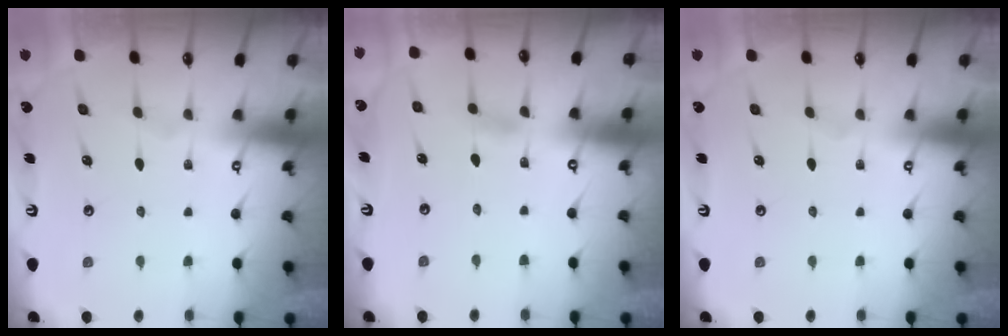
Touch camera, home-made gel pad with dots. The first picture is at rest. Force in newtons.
{"total": 3.4, "press": 3.4, "slide": 0.3}
{"total": 0.0}